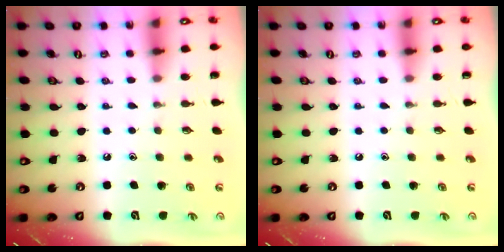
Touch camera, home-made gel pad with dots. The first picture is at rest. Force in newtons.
{"total": 0.0}